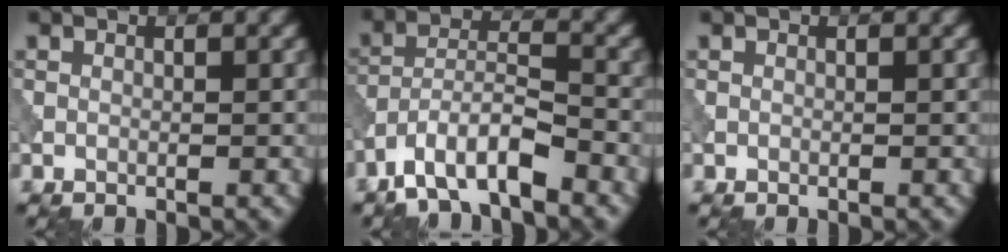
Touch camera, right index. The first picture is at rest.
{"total": 6.3, "force": [-4.5, 1.7, 4.0], "torque": [-0.073, 0.004, -0.089]}
{"total": 0.0}